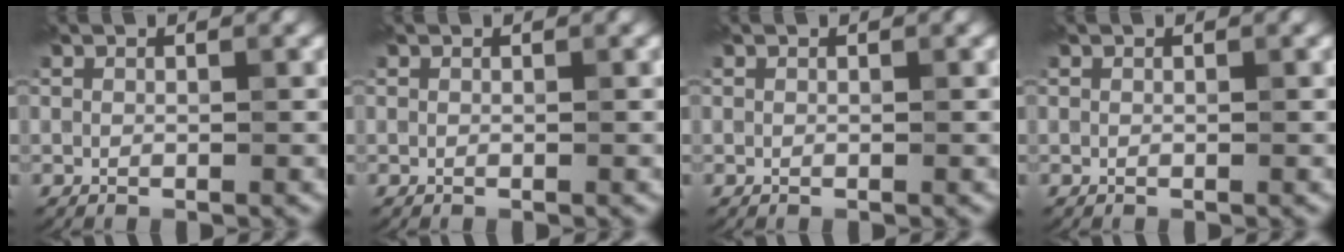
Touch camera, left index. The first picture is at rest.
{"total": 0.0}
{"total": 0.0}
{"total": 0.0}